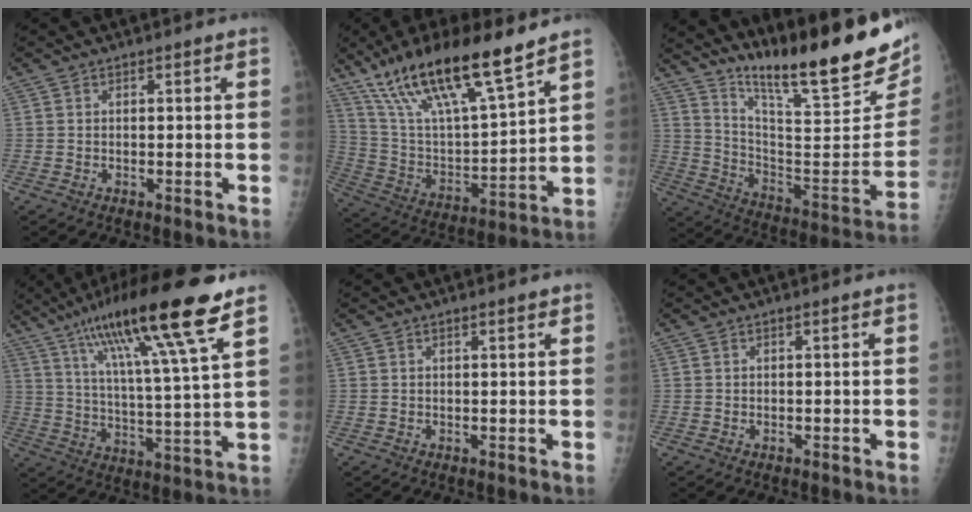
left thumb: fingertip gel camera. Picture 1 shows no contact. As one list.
[{"total": 22.1, "force": [15.4, 4.4, 15.2], "torque": [-0.259, -0.051, 0.288]}, {"total": 26.5, "force": [19.1, 4.4, 17.9], "torque": [-0.251, -0.106, 0.302]}, {"total": 20.2, "force": [12.2, 1.5, 16.1], "torque": [-0.267, -0.033, 0.205]}, {"total": 1.1, "force": [0.8, 0.2, 0.8], "torque": [-0.010, -0.002, 0.011]}, {"total": 0.0}]